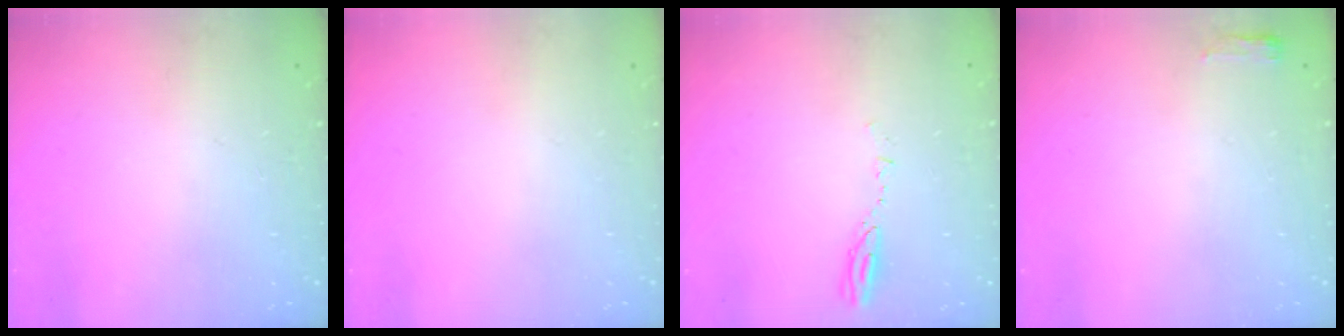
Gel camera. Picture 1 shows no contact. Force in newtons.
{"total": 0.0}
{"total": 3.2, "press": 3.2, "slide": 0.3}
{"total": 2.7, "press": 2.6, "slide": 0.8}